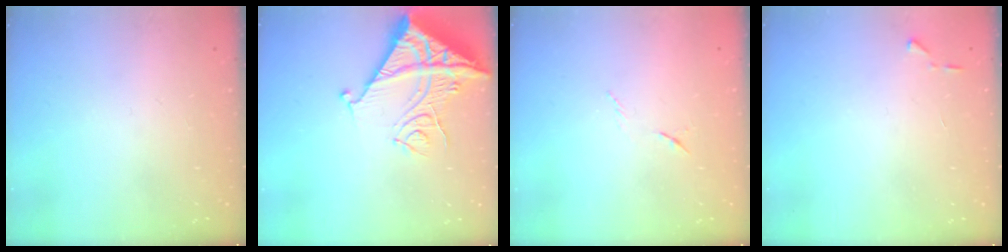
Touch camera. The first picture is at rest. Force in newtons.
{"total": 16.7, "press": 16.6, "slide": 1.8}
{"total": 6.2, "press": 6.1, "slide": 0.9}
{"total": 3.6, "press": 3.6, "slide": 0.5}